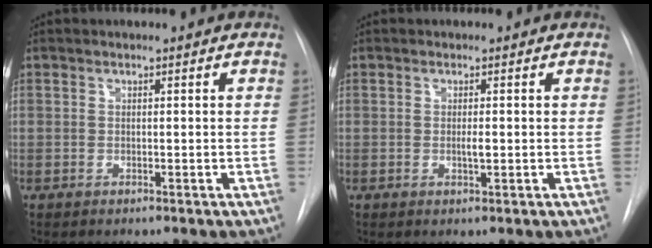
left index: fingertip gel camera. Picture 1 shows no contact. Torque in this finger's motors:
{"motor_torque": [0.35, -0.16, 0.13, 0.05]}